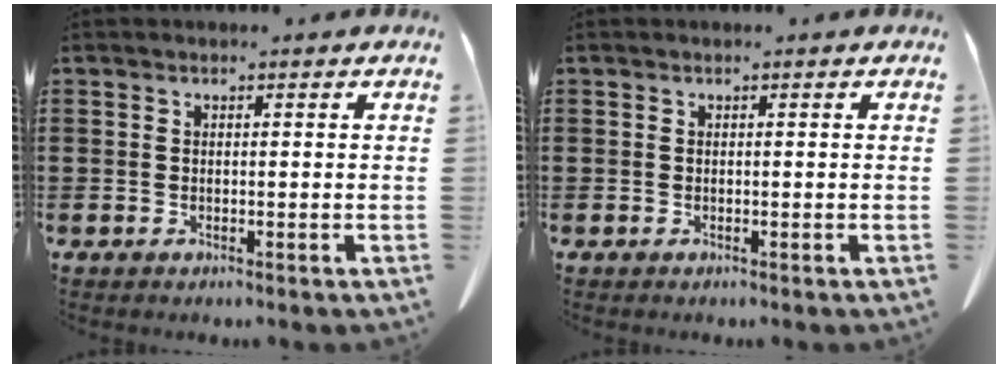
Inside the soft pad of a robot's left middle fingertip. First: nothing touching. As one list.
[{"total": 0.0}]